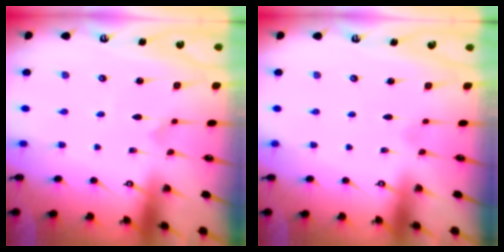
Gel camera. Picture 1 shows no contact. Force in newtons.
{"total": 1.0, "press": 1.0, "slide": 0.2}